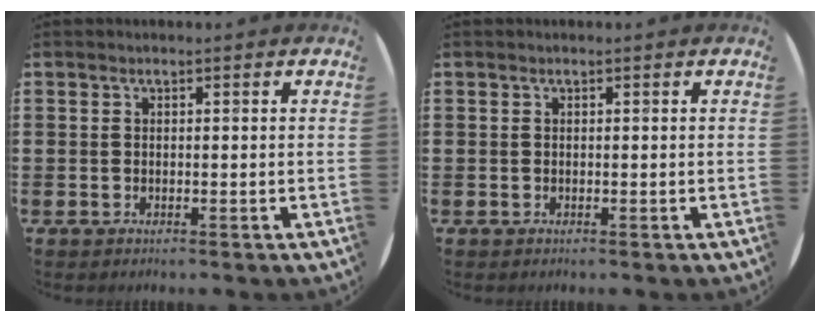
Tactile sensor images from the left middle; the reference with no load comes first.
{"total": 0.0}